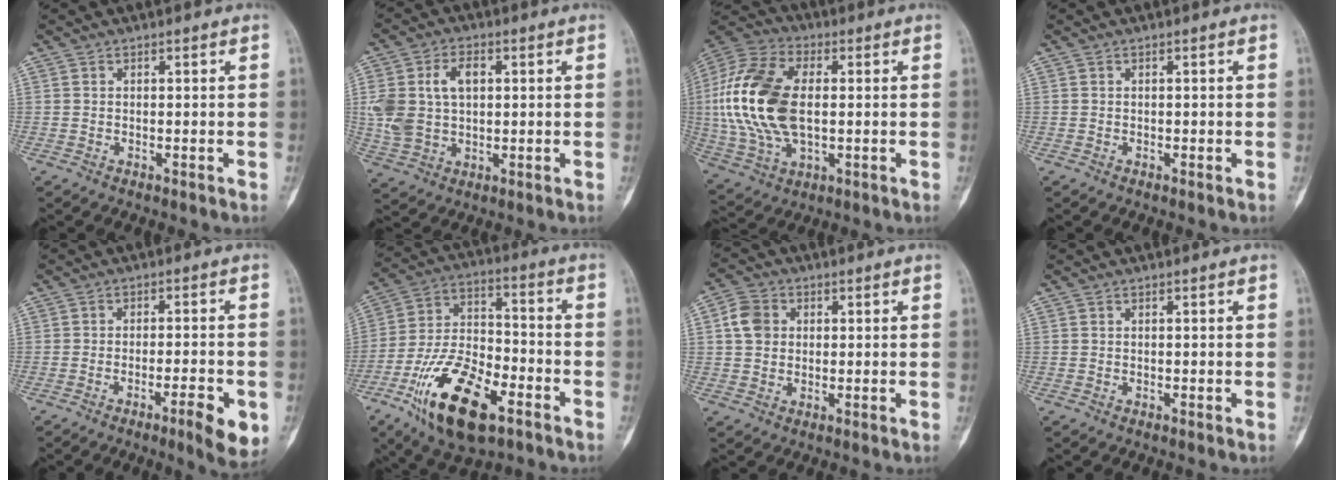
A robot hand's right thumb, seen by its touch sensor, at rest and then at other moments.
{"total": 10.9, "force": [1.9, 7.3, 7.9], "torque": [-0.156, 0.010, 0.046]}
{"total": 21.0, "force": [0.9, 12.2, 17.1], "torque": [-0.368, 0.004, 0.019]}
{"total": 0.0}
{"total": 7.6, "force": [-3.1, 1.4, 6.8], "torque": [-0.098, 0.004, -0.041]}
{"total": 19.7, "force": [-9.9, 9.0, 14.5], "torque": [-0.257, 0.051, -0.172]}
{"total": 5.8, "force": [1.1, 4.7, 3.1], "torque": [-0.049, 0.007, 0.016]}
{"total": 0.0}